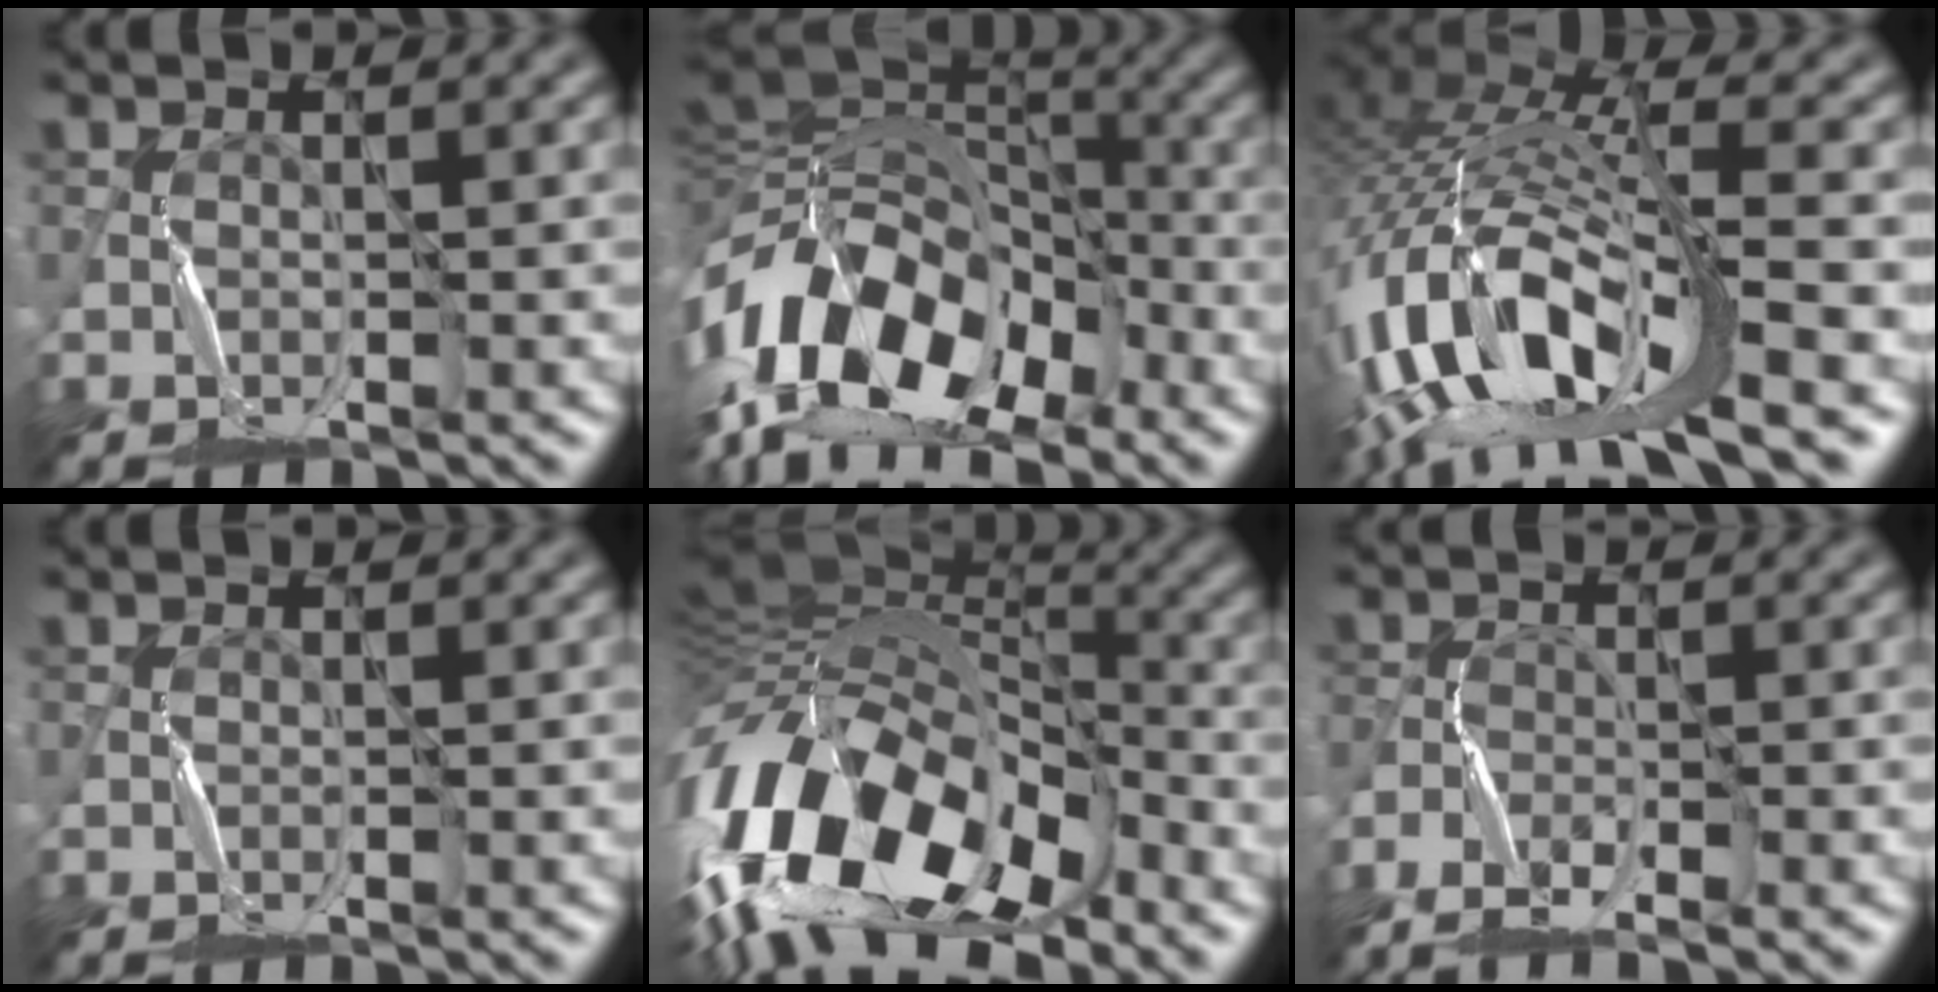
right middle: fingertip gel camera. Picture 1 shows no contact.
{"total": 15.0, "force": [-7.8, 8.6, 9.5], "torque": [-0.174, 0.005, -0.145]}
{"total": 15.1, "force": [-6.4, 6.1, 12.3], "torque": [-0.285, -0.016, -0.099]}
{"total": 0.0}
{"total": 17.6, "force": [-7.1, 9.8, 12.8], "torque": [-0.247, -0.023, -0.114]}
{"total": 4.0, "force": [-3.3, 1.1, 1.9], "torque": [-0.040, -0.016, -0.072]}